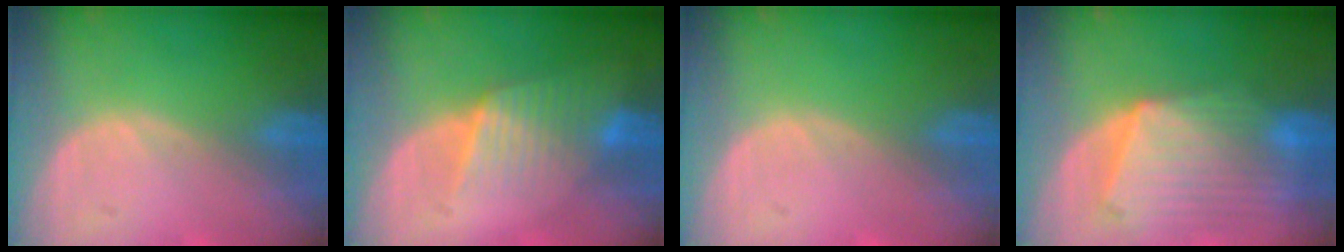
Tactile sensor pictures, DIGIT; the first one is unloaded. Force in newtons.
{"total": 6.6, "press": 5.9, "slide": 3.0}
{"total": 0.0}
{"total": 10.7, "press": 9.3, "slide": 5.4}